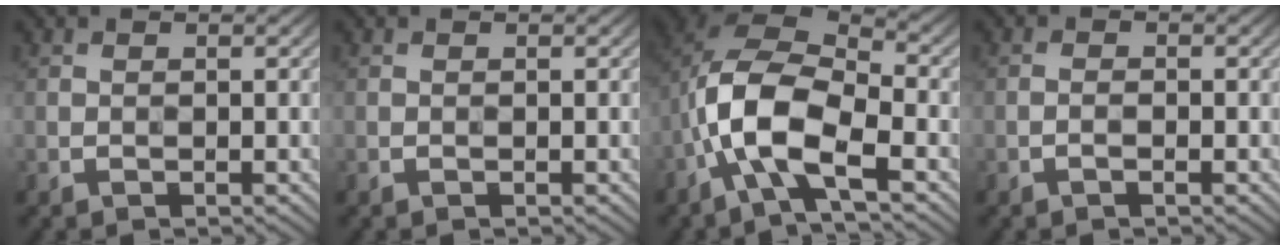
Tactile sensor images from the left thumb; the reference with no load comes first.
{"total": 0.0}
{"total": 10.5, "force": [-3.7, 4.3, 8.8], "torque": [-0.188, 0.006, -0.081]}
{"total": 0.7, "force": [-0.4, 0.0, 0.6], "torque": [-0.014, 0.006, -0.009]}